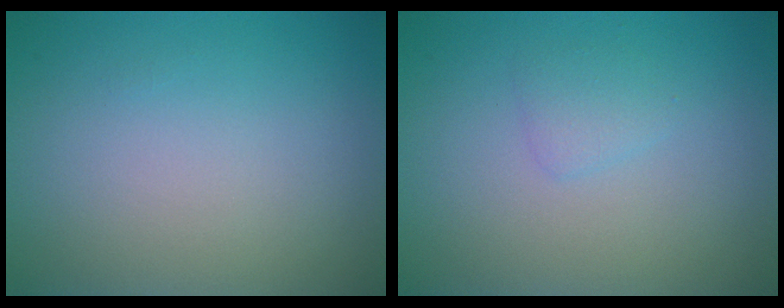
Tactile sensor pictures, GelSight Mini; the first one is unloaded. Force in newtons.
{"total": 1.1, "press": 1.1, "slide": 0.0}